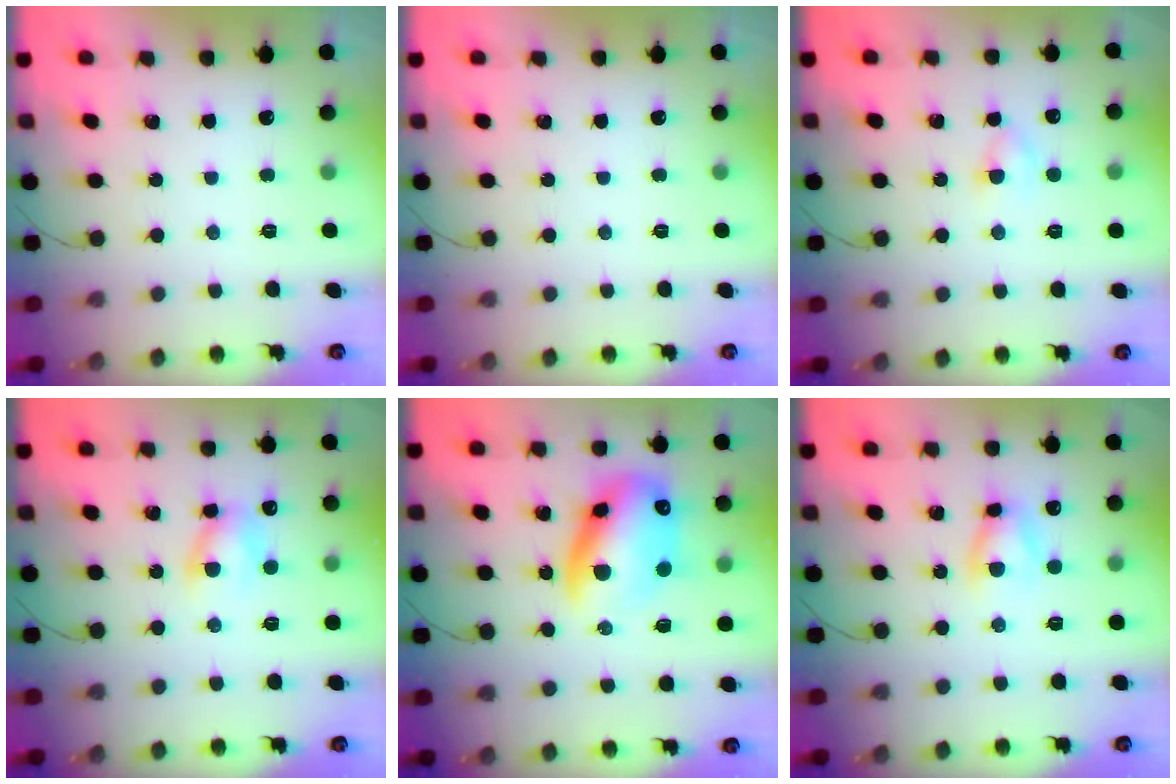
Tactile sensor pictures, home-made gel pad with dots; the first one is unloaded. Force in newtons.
{"total": 0.0}
{"total": 2.1, "press": 1.9, "slide": 0.9}
{"total": 6.5, "press": 6.3, "slide": 1.3}
{"total": 16.8, "press": 16.3, "slide": 4.1}
{"total": 6.4, "press": 6.3, "slide": 0.9}